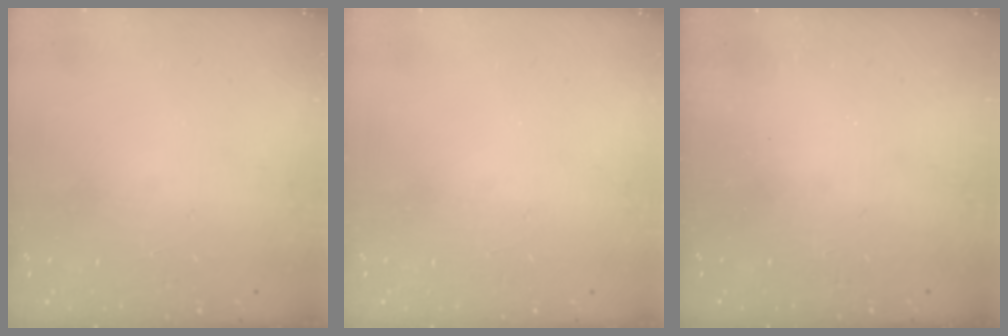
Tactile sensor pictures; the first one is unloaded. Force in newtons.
{"total": 0.0}
{"total": 2.5, "press": 2.4, "slide": 0.8}